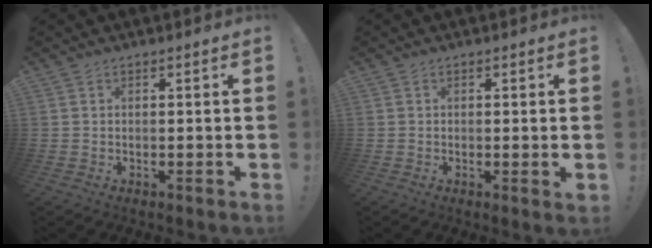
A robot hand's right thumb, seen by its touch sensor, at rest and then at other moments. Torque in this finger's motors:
{"motor_torque": [-0.11, 0.03, -0.17, 0.32, 0.01]}